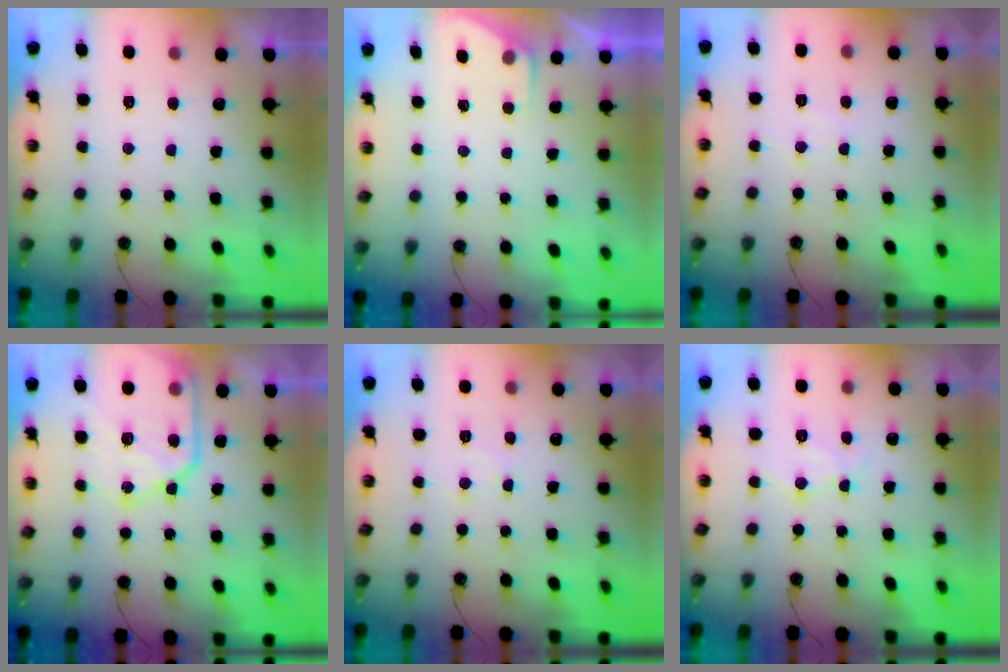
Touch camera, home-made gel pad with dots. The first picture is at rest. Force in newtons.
{"total": 2.4, "press": 2.4, "slide": 0.4}
{"total": 4.9, "press": 4.8, "slide": 0.7}
{"total": 18.2, "press": 18.1, "slide": 1.9}
{"total": 6.3, "press": 6.3, "slide": 0.8}
{"total": 8.9, "press": 8.8, "slide": 0.8}